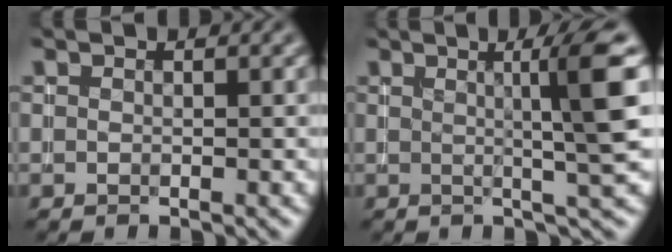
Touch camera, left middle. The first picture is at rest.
{"total": 6.3, "force": [1.1, 0.6, 6.2], "torque": [-0.084, 0.010, 0.018]}